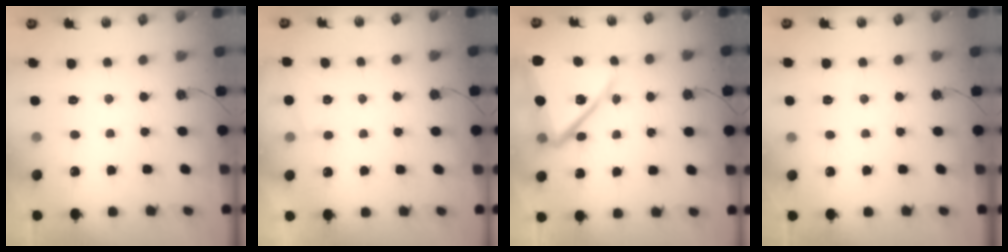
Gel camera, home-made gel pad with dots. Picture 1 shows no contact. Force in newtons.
{"total": 6.2, "press": 0.1, "slide": 6.2}
{"total": 16.5, "press": 16.5, "slide": 1.1}
{"total": 3.3, "press": 3.2, "slide": 0.6}